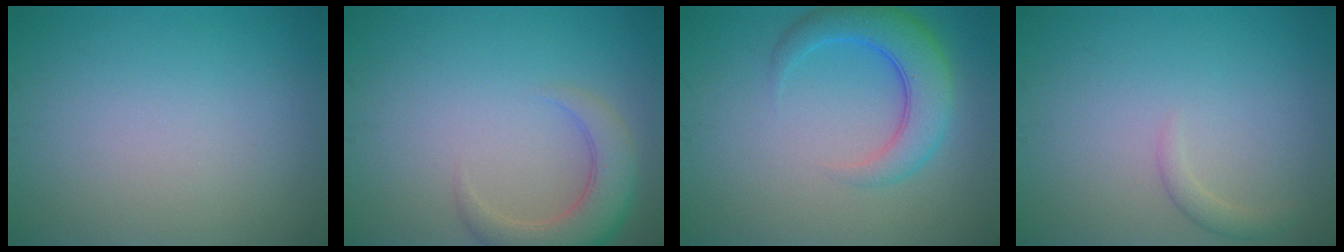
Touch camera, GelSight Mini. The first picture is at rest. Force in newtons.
{"total": 4.5, "press": 4.5, "slide": 0.5}
{"total": 5.1, "press": 5.1, "slide": 0.3}
{"total": 1.2, "press": 1.2, "slide": 0.1}